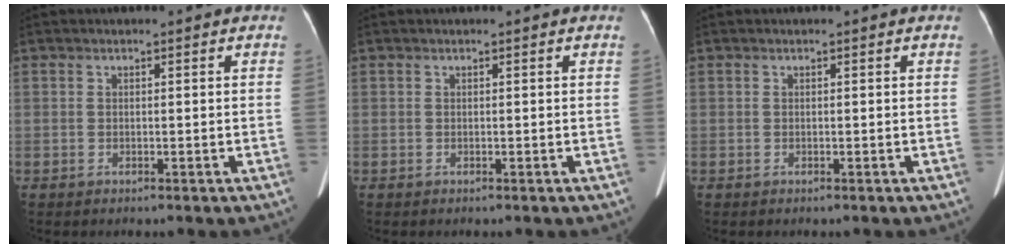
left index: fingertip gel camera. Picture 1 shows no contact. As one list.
[{"total": 0.0}, {"total": 0.0}]